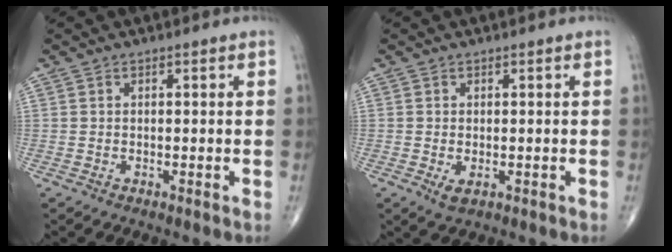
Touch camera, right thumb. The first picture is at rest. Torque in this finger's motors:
{"motor_torque": [-0.38, 0.03, 0.24, 0.25, 0.08]}